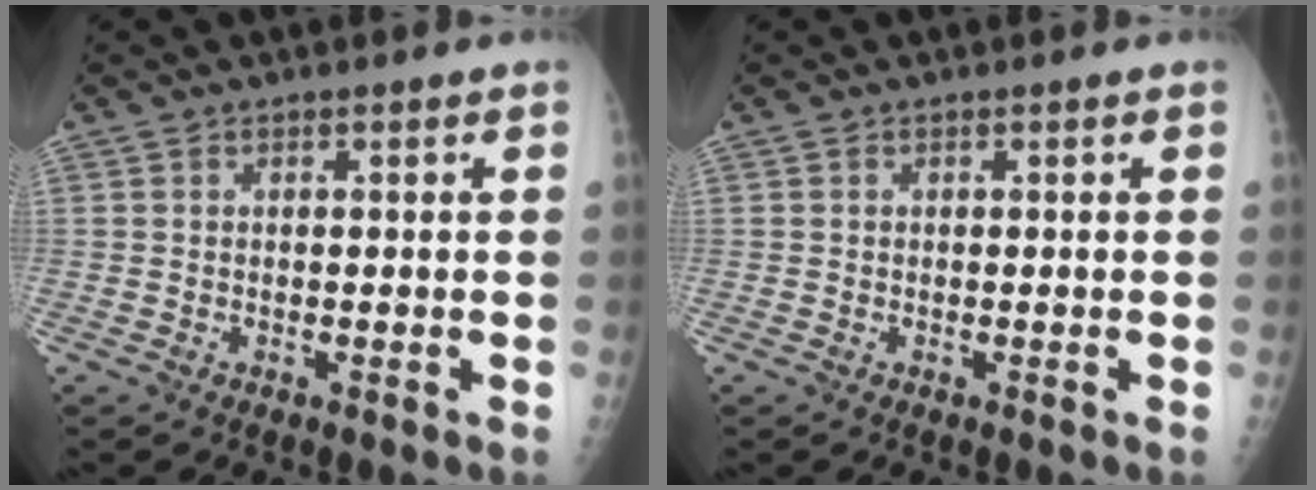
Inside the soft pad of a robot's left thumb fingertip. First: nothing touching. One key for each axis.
{"total": 0.0}